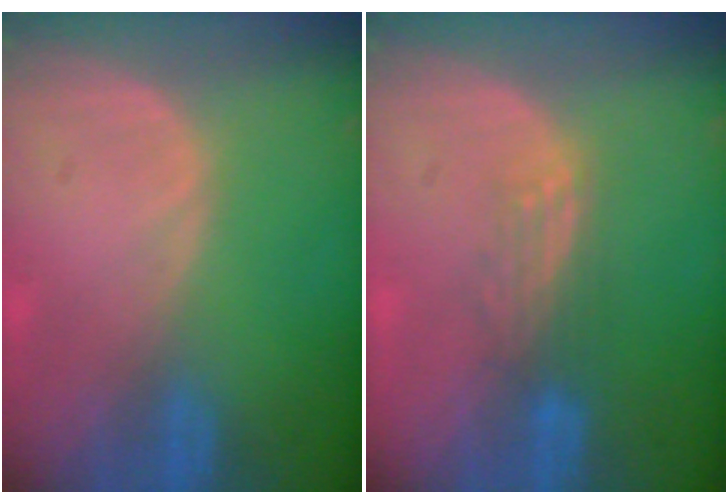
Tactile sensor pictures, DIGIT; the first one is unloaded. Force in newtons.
{"total": 2.9, "press": 2.7, "slide": 1.1}